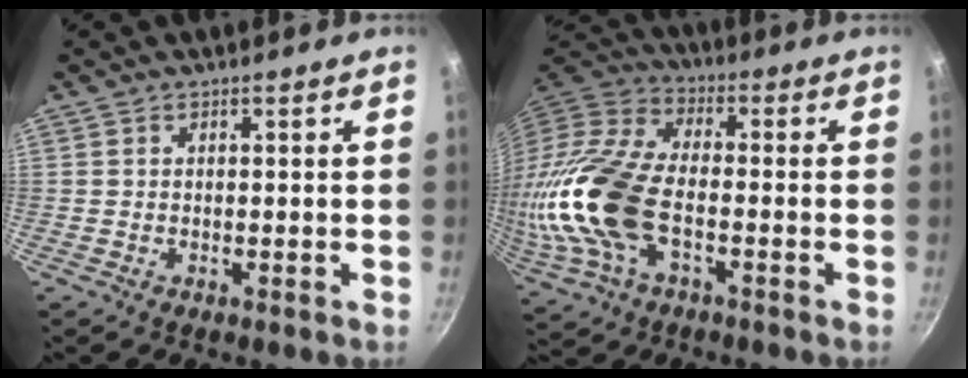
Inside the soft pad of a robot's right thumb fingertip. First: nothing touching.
{"total": 21.4, "force": [-3.8, 11.5, 17.6], "torque": [-0.370, 0.022, -0.081]}